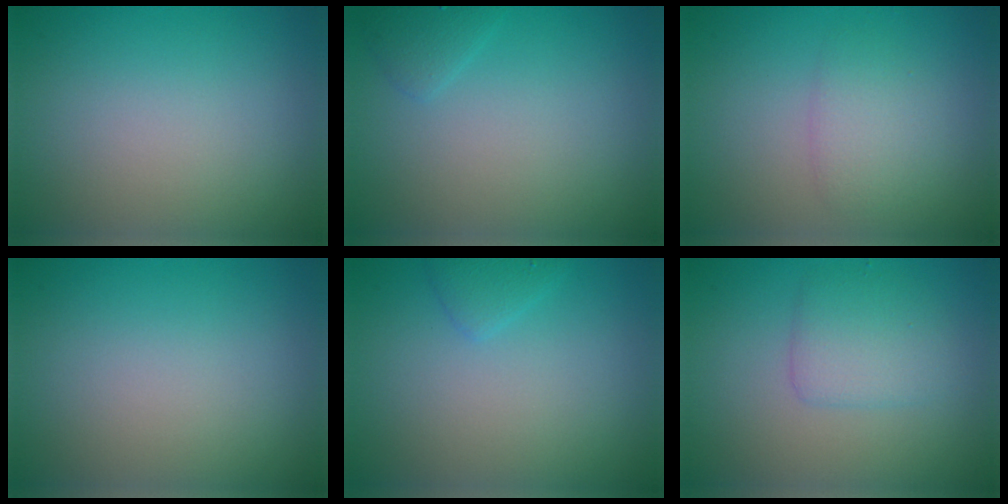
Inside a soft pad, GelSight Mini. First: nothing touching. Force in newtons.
{"total": 1.1, "press": 1.1, "slide": 0.1}
{"total": 2.1, "press": 2.1, "slide": 0.1}
{"total": 0.0}
{"total": 1.2, "press": 1.2, "slide": 0.0}
{"total": 2.7, "press": 2.7, "slide": 0.1}